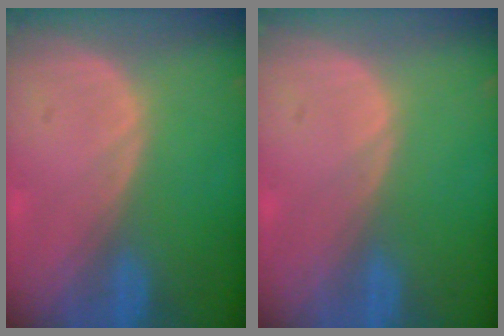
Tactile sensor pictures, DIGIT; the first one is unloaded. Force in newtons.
{"total": 0.0}